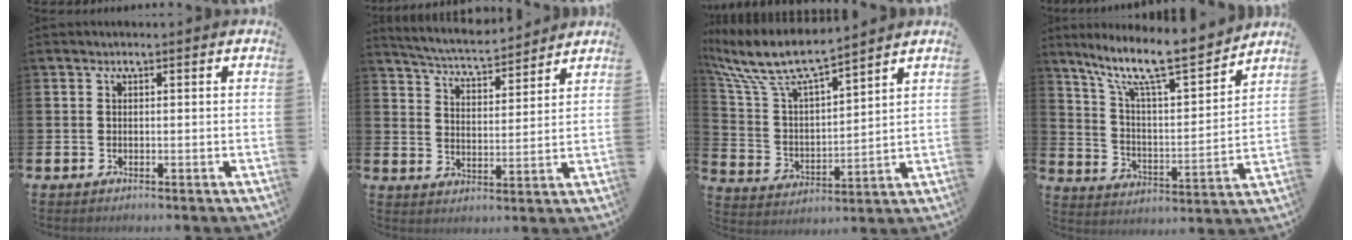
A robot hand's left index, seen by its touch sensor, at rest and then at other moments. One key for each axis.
{"total": 5.3, "fx": 5.2, "fy": 0.6, "fz": 0.9, "tx": -0.038, "ty": -0.037, "tz": 0.089}
{"total": 9.2, "fx": 8.1, "fy": 1.9, "fz": 3.9, "tx": -0.114, "ty": -0.049, "tz": 0.139}
{"total": 11.4, "fx": 9.8, "fy": 1.5, "fz": 5.6, "tx": -0.134, "ty": -0.068, "tz": 0.162}